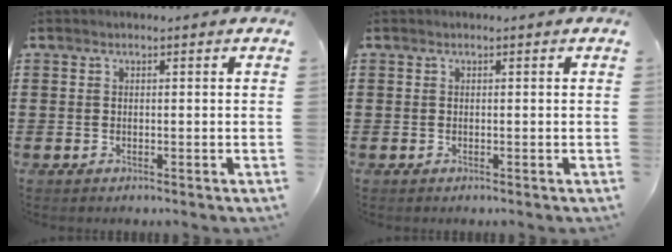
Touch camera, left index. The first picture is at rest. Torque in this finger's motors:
{"motor_torque": [-0.02, 0.02, 0.00, 0.00]}